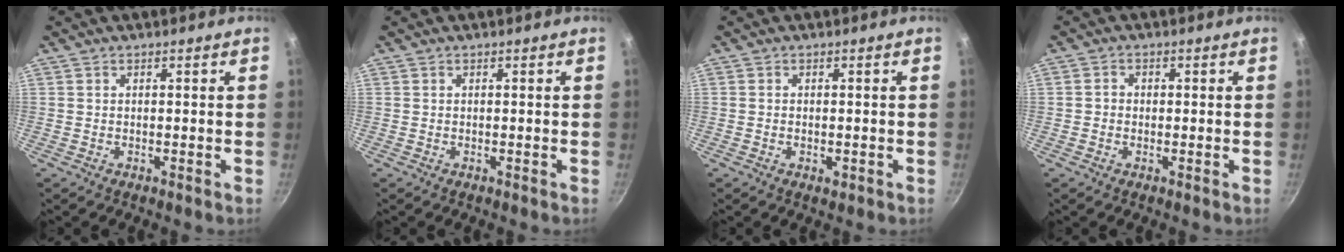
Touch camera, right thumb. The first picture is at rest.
{"total": 0.0}
{"total": 1.4, "force": [-0.4, 0.8, 1.1], "torque": [-0.016, -0.003, -0.006]}
{"total": 1.7, "force": [-0.3, 1.5, 0.7], "torque": [-0.008, 0.005, -0.009]}